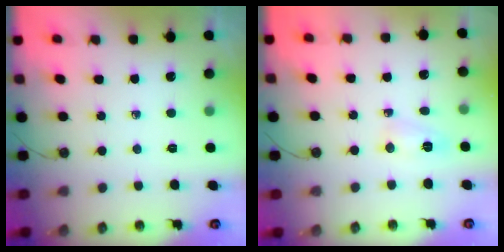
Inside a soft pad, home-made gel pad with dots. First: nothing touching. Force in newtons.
{"total": 3.0, "press": 2.8, "slide": 1.1}